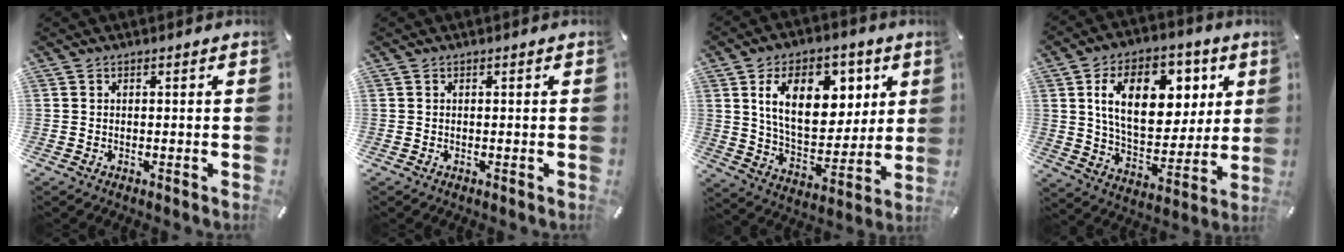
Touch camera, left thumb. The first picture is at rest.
{"total": 0.0}
{"total": 17.8, "force": [7.1, 11.0, 12.0], "torque": [-0.183, -0.013, 0.124]}
{"total": 19.1, "force": [6.8, 12.1, 13.1], "torque": [-0.201, -0.006, 0.117]}